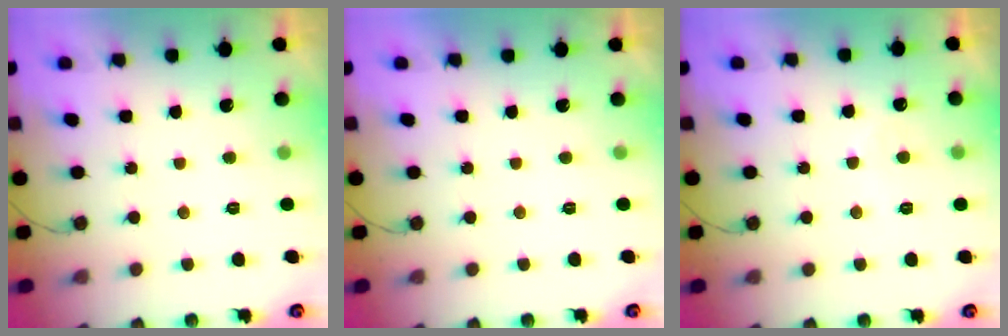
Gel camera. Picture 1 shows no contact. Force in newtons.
{"total": 1.7, "press": 1.7, "slide": 0.0}
{"total": 4.9, "press": 4.9, "slide": 0.4}